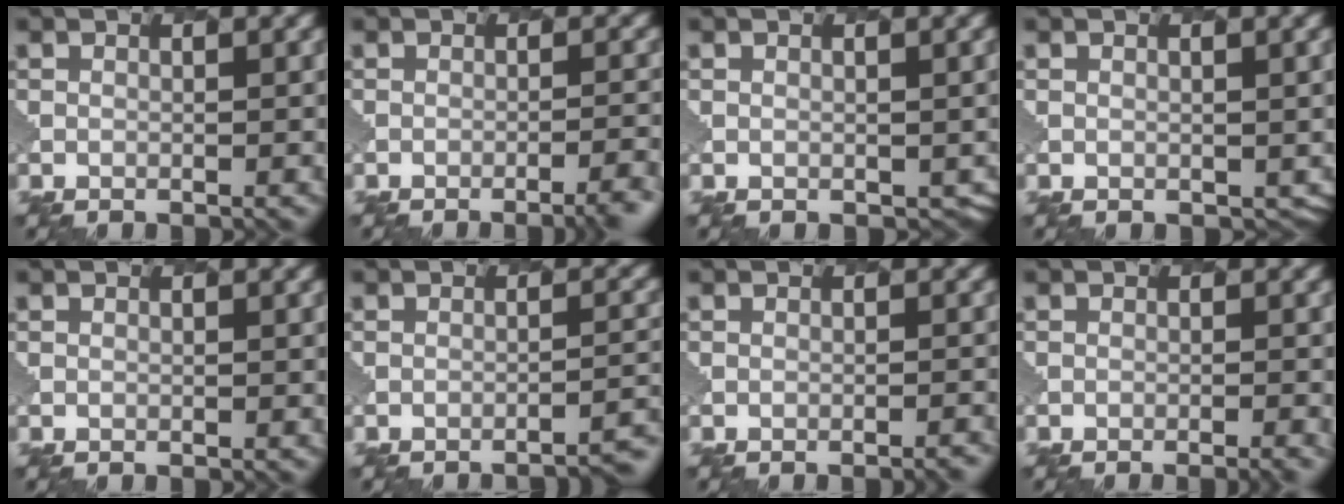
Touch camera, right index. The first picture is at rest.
{"total": 3.9, "force": [-2.8, 1.1, 2.6], "torque": [-0.019, 0.011, -0.036]}
{"total": 2.9, "force": [-0.8, 2.3, 1.6], "torque": [-0.006, -0.011, 0.000]}
{"total": 2.5, "force": [-0.3, 2.1, 1.4], "torque": [-0.007, -0.008, 0.004]}
{"total": 0.0}
{"total": 3.9, "force": [-3.5, 0.5, 1.6], "torque": [-0.014, 0.017, -0.056]}
{"total": 1.5, "force": [-1.2, 0.4, 0.7], "torque": [0.004, 0.012, -0.024]}
{"total": 2.2, "force": [-1.1, 0.8, 1.7], "torque": [-0.006, 0.009, -0.015]}